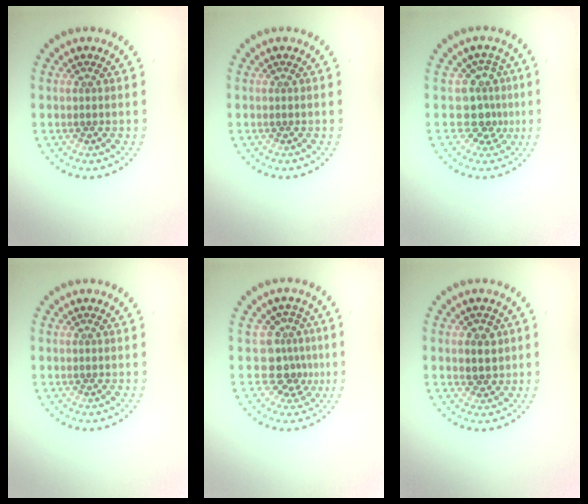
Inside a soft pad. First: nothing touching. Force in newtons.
{"total": 0.0}
{"total": 3.1, "press": 2.2, "slide": 2.2}
{"total": 0.0}
{"total": 3.4, "press": 2.5, "slide": 2.3}
{"total": 2.3, "press": 2.2, "slide": 0.7}